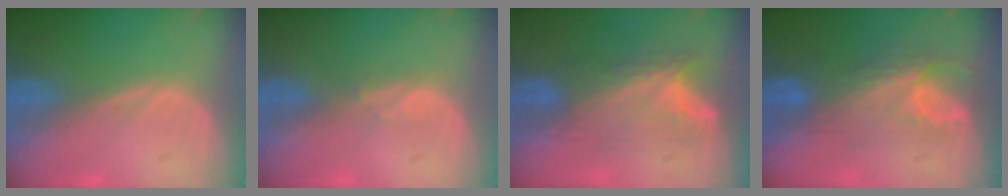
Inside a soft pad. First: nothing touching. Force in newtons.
{"total": 0.7, "press": 0.7, "slide": 0.2}
{"total": 7.8, "press": 6.8, "slide": 3.7}
{"total": 7.8, "press": 6.8, "slide": 3.9}